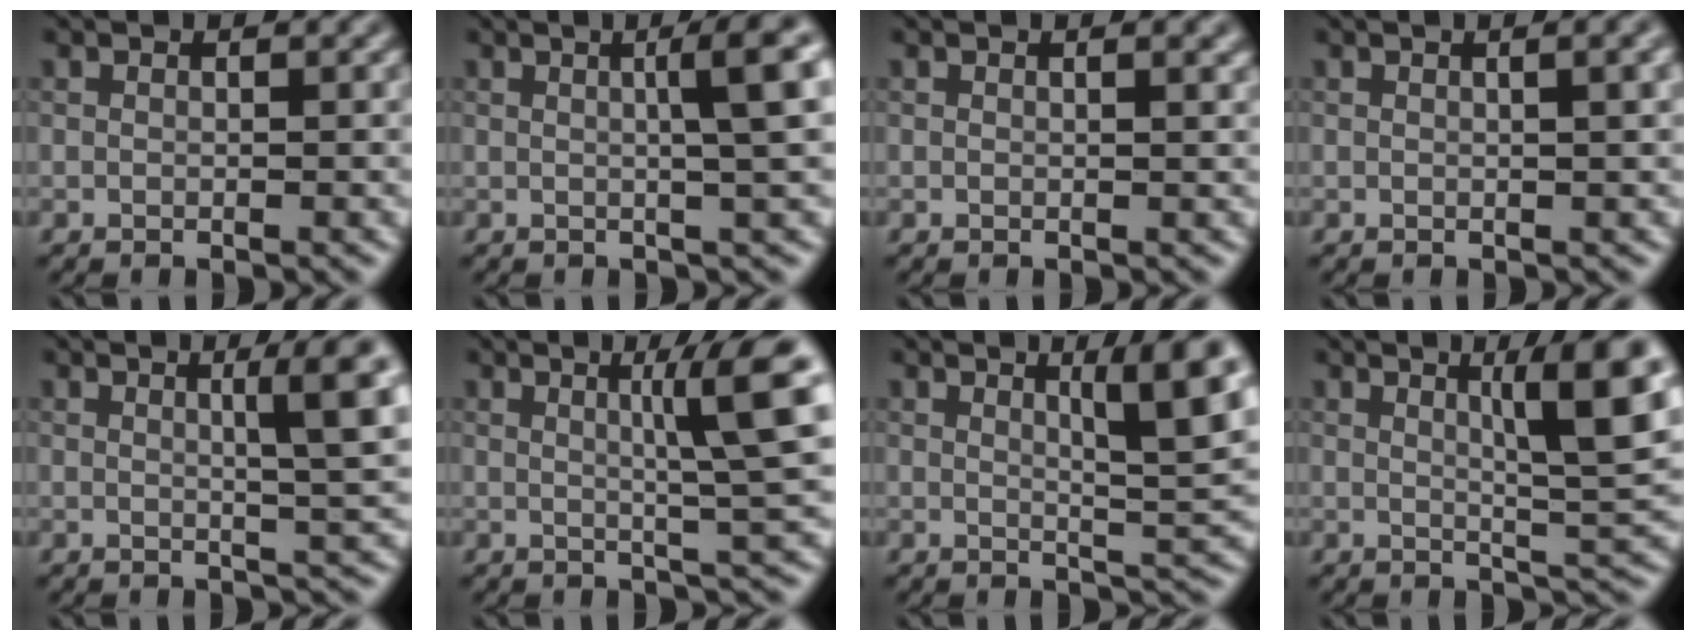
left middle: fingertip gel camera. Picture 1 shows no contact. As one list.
[{"total": 5.1, "force": [1.0, 0.9, 4.9], "torque": [-0.058, 0.017, 0.013]}, {"total": 1.2, "force": [0.6, 0.4, 0.9], "torque": [-0.006, 0.004, 0.007]}, {"total": 3.1, "force": [1.0, 1.1, 2.7], "torque": [-0.023, 0.008, 0.007]}, {"total": 5.5, "force": [1.5, 1.0, 5.2], "torque": [-0.063, 0.009, 0.022]}, {"total": 6.6, "force": [1.7, 0.8, 6.4], "torque": [-0.086, 0.010, 0.028]}, {"total": 6.1, "force": [2.4, 1.0, 5.5], "torque": [-0.069, -0.001, 0.038]}, {"total": 7.2, "force": [2.4, 1.1, 6.8], "torque": [-0.086, 0.002, 0.039]}]